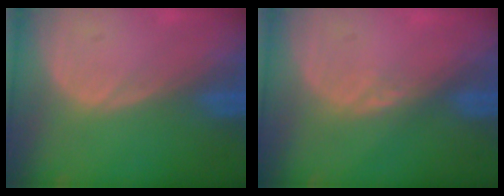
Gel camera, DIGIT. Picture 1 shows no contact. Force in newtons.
{"total": 1.5, "press": 1.3, "slide": 0.8}